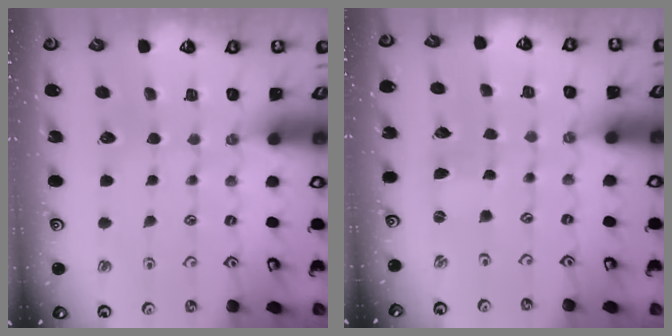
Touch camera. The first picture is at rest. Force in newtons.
{"total": 0.0}